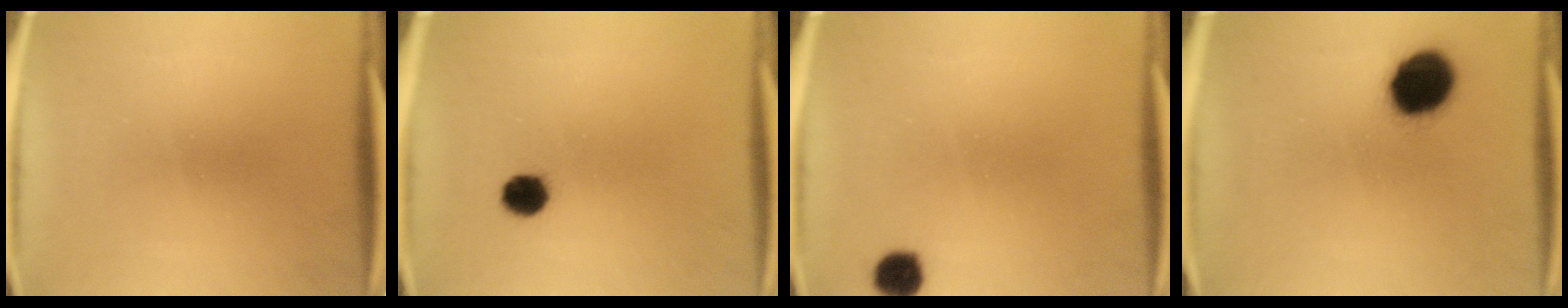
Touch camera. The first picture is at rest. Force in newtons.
{"total": 4.0}
{"total": 4.1}
{"total": 13.1}